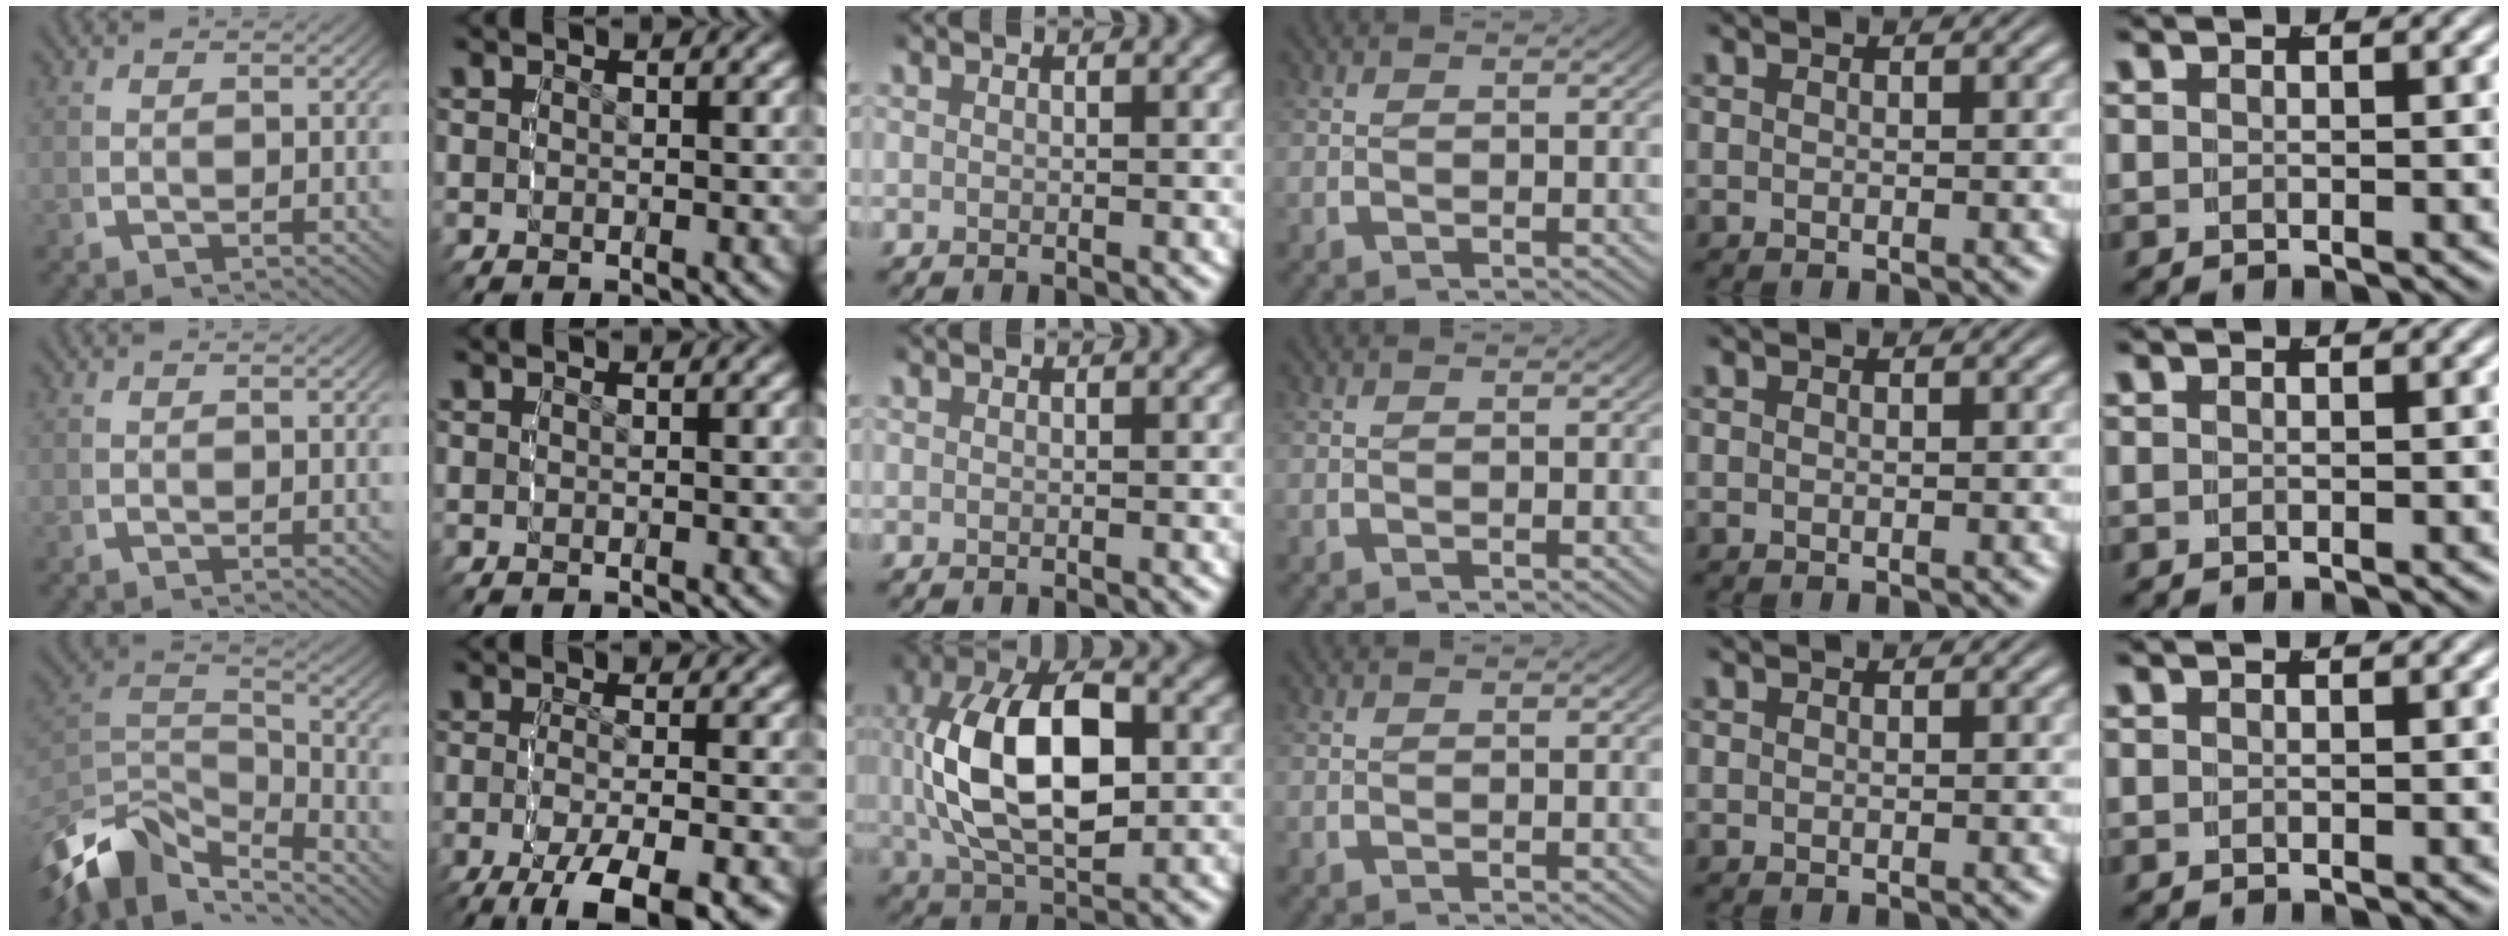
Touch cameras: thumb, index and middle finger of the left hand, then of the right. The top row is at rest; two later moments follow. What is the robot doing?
{"motion": "grasp_and_lifting", "object": "bottle cap"}